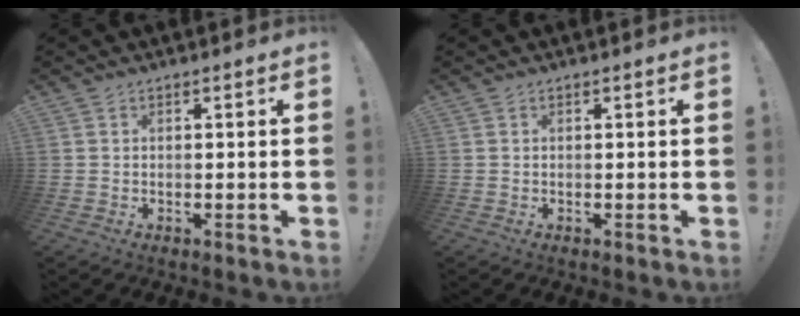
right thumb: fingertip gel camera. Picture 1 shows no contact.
{"total": 0.0}